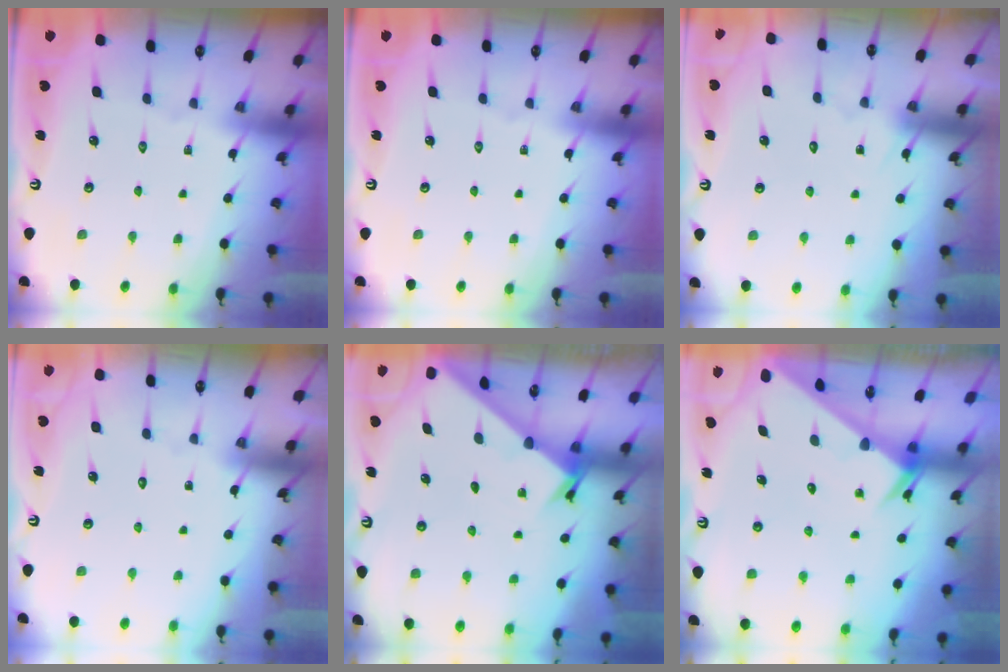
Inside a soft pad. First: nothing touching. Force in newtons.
{"total": 0.0}
{"total": 5.6, "press": 5.6, "slide": 0.4}
{"total": 4.7, "press": 4.6, "slide": 0.4}
{"total": 1.4, "press": 1.4, "slide": 0.1}
{"total": 2.5, "press": 2.5, "slide": 0.1}